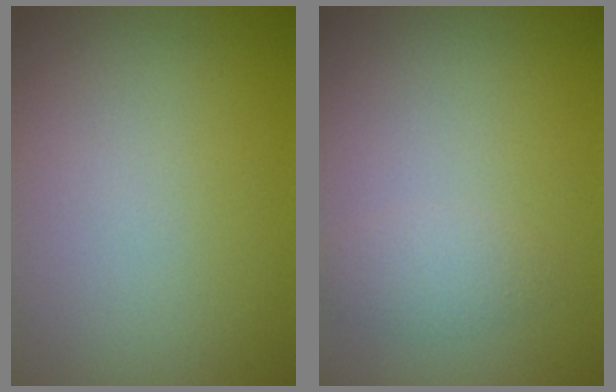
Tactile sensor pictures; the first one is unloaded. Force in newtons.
{"total": 1.6, "press": 1.6, "slide": 0.1}